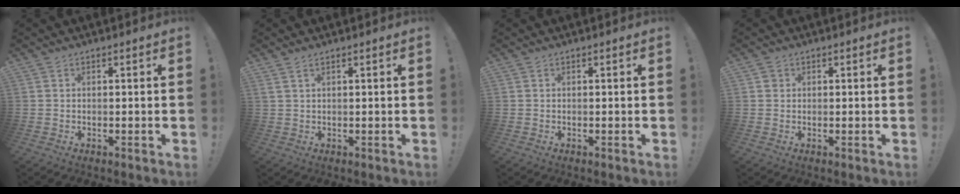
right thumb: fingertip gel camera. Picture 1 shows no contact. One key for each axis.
{"total": 1.8, "fx": 1.1, "fy": 0.3, "fz": 1.4, "tx": -0.031, "ty": -0.001, "tz": 0.021}
{"total": 0.0}
{"total": 1.1, "fx": 0.5, "fy": 1.0, "fz": 0.1, "tx": 0.005, "ty": -0.001, "tz": 0.009}